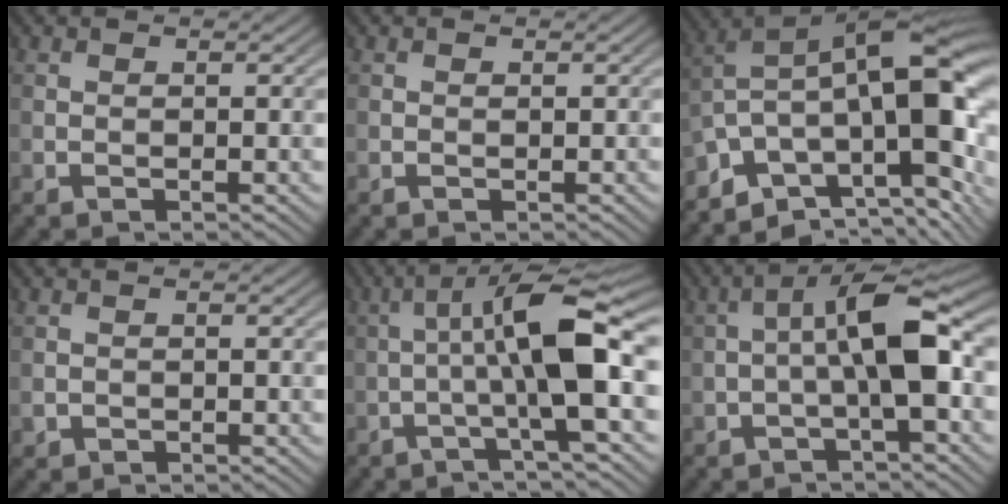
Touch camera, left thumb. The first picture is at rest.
{"total": 0.0}
{"total": 16.2, "force": [-1.3, 8.7, 13.6], "torque": [-0.233, -0.008, -0.015]}
{"total": 0.9, "force": [-0.3, 0.7, 0.3], "torque": [-0.008, -0.006, -0.006]}
{"total": 10.4, "force": [-0.6, 1.7, 10.3], "torque": [-0.158, 0.029, -0.023]}
{"total": 8.0, "force": [-0.5, 2.2, 7.7], "torque": [-0.124, 0.027, -0.018]}